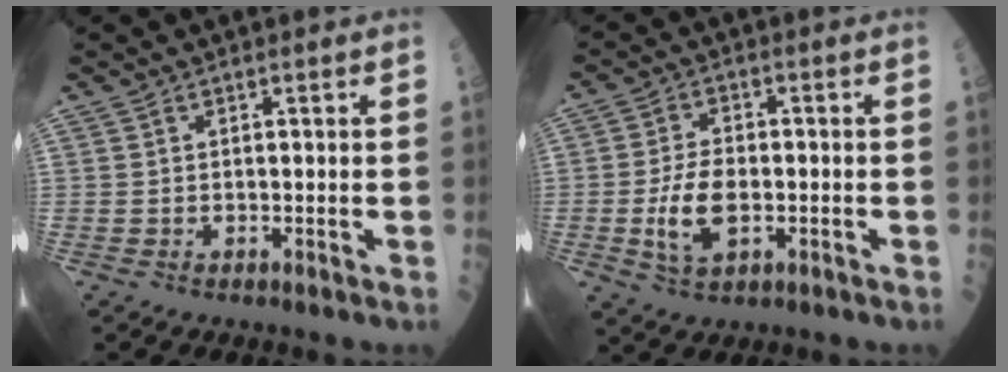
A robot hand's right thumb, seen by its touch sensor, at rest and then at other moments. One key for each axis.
{"total": 8.1, "fx": -1.7, "fy": 4.2, "fz": 6.6, "tx": -0.123, "ty": 0.006, "tz": -0.030}